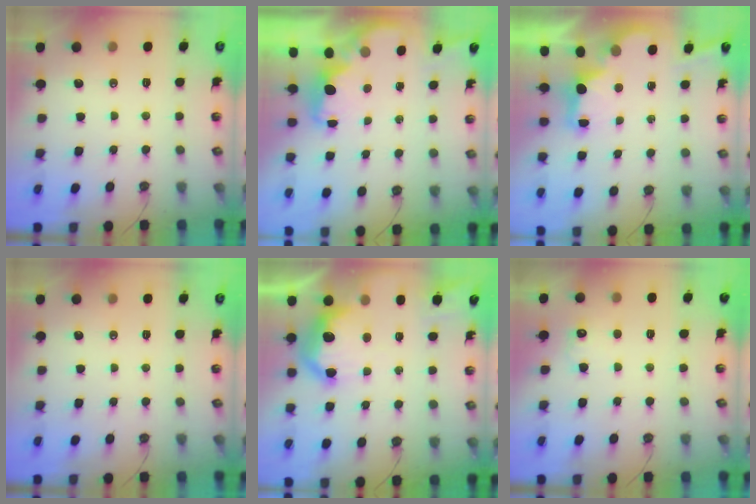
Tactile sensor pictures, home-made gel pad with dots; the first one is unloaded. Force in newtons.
{"total": 2.1, "press": 2.0, "slide": 0.7}
{"total": 2.6, "press": 2.5, "slide": 0.8}
{"total": 0.0}
{"total": 14.9, "press": 14.9, "slide": 1.1}
{"total": 5.9, "press": 5.9, "slide": 0.8}